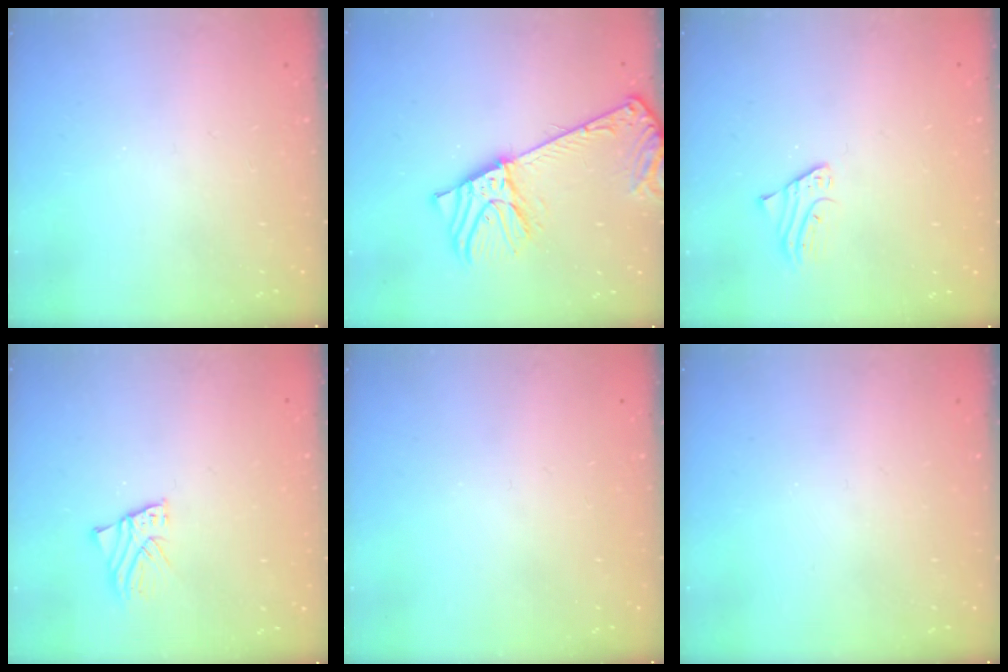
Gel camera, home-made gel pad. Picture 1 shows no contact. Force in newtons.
{"total": 10.5, "press": 10.2, "slide": 2.5}
{"total": 2.6, "press": 2.6, "slide": 0.2}
{"total": 2.2, "press": 2.2, "slide": 0.1}
{"total": 0.0}
{"total": 0.0}